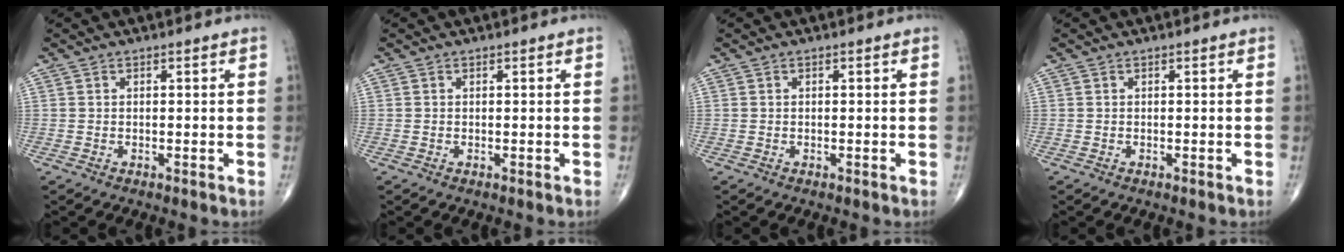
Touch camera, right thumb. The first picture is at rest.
{"total": 0.0}
{"total": 0.0}
{"total": 0.0}